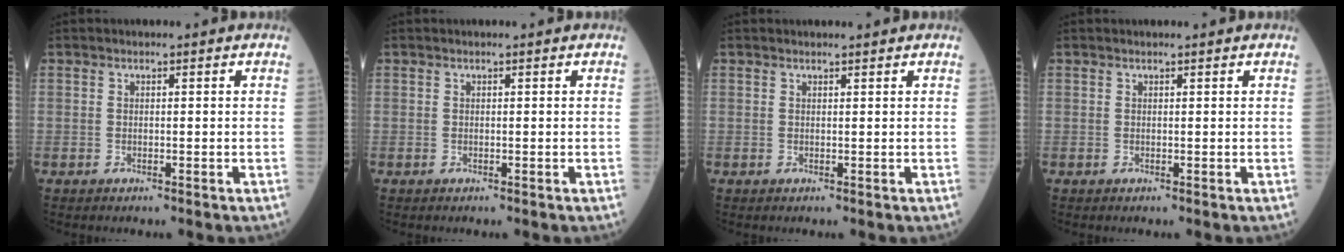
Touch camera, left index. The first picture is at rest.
{"total": 0.0}
{"total": 1.4, "force": [1.4, 0.0, 0.3], "torque": [-0.007, 0.008, 0.021]}
{"total": 0.8, "force": [0.7, 0.0, 0.3], "torque": [-0.007, 0.006, 0.012]}